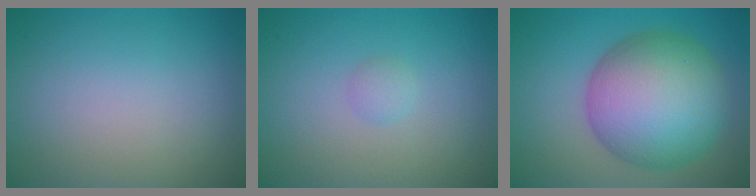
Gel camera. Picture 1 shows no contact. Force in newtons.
{"total": 0.8, "press": 0.8, "slide": 0.1}
{"total": 12.4, "press": 12.4, "slide": 0.3}